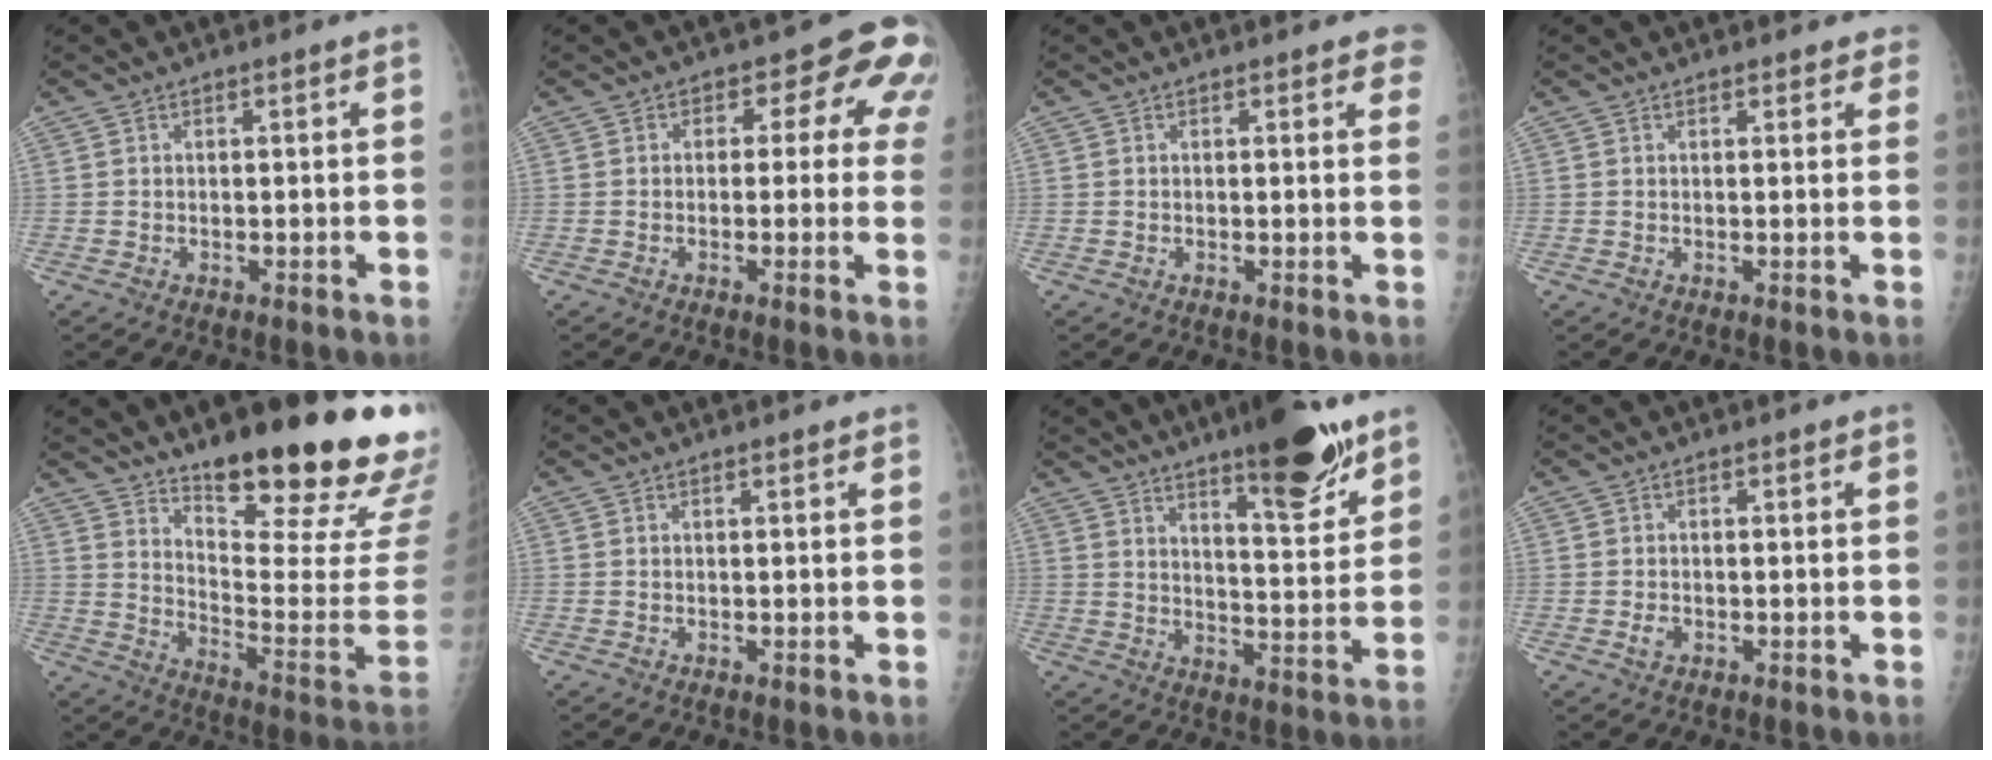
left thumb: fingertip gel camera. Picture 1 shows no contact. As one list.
[{"total": 8.9, "force": [2.2, 5.4, 6.7], "torque": [-0.023, 0.013, 0.011]}, {"total": 3.1, "force": [2.4, 1.3, 1.6], "torque": [0.007, -0.004, 0.015]}, {"total": 3.0, "force": [2.6, 1.3, 0.7], "torque": [0.023, -0.006, 0.015]}, {"total": 23.5, "force": [16.4, 5.2, 16.1], "torque": [-0.203, -0.102, 0.241]}, {"total": 0.7, "force": [0.6, 0.2, 0.4], "torque": [-0.007, 0.000, 0.007]}, {"total": 15.1, "force": [10.2, 3.7, 10.6], "torque": [-0.124, -0.066, 0.156]}, {"total": 1.7, "force": [-0.4, 1.3, 1.0], "torque": [-0.011, 0.001, -0.008]}]